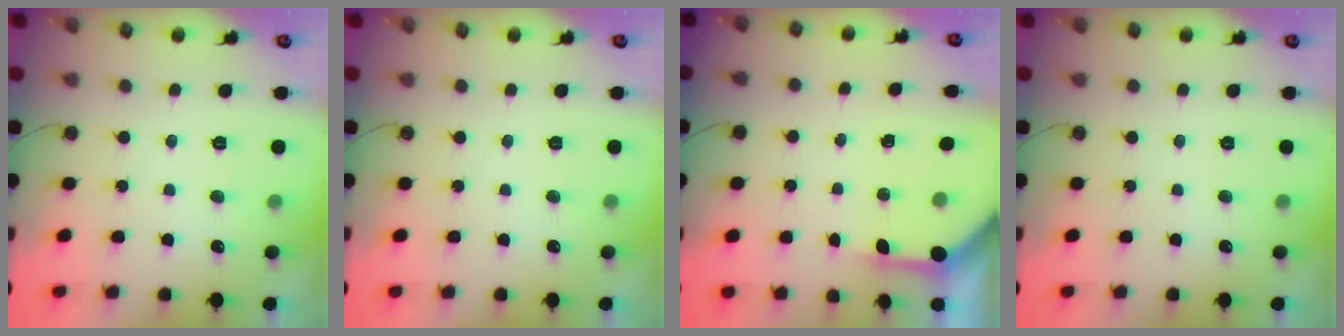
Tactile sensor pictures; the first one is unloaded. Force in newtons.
{"total": 0.0}
{"total": 3.4, "press": 3.4, "slide": 0.4}
{"total": 0.0}